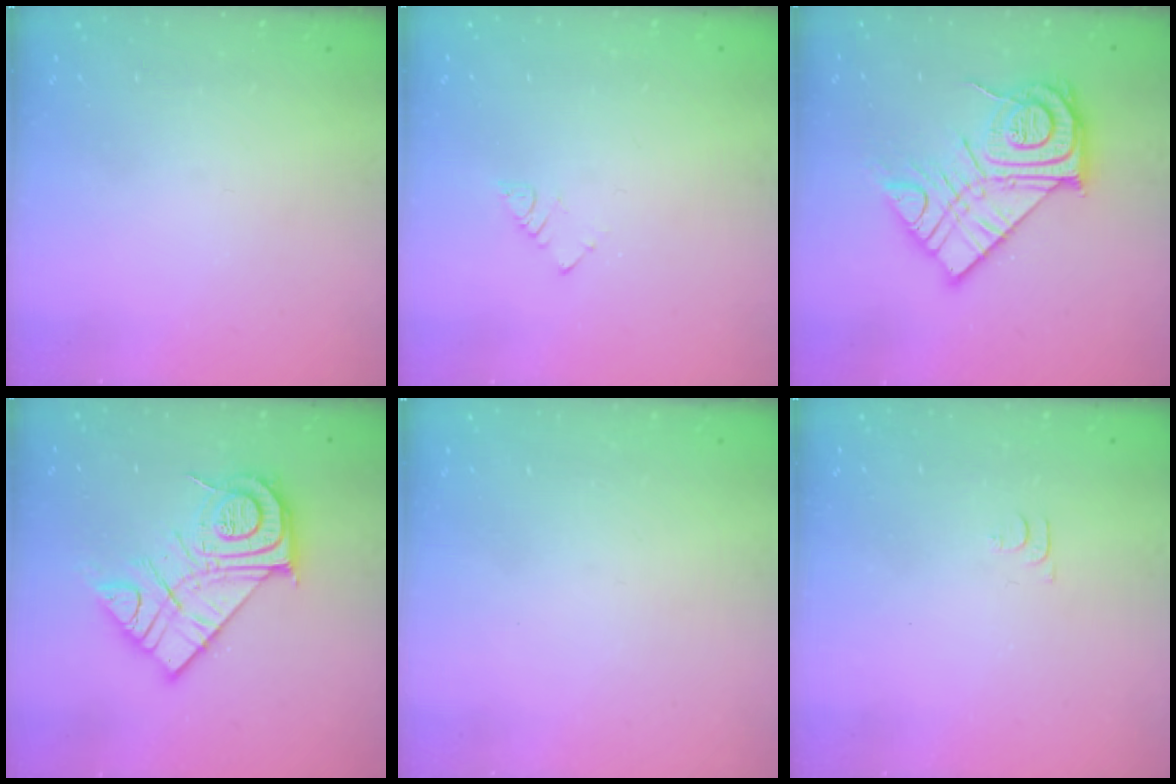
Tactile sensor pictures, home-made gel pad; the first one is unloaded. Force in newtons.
{"total": 2.3, "press": 2.3, "slide": 0.4}
{"total": 18.5, "press": 18.4, "slide": 1.5}
{"total": 18.1, "press": 18.0, "slide": 1.5}
{"total": 1.5, "press": 1.5, "slide": 0.1}
{"total": 4.6, "press": 4.5, "slide": 0.7}